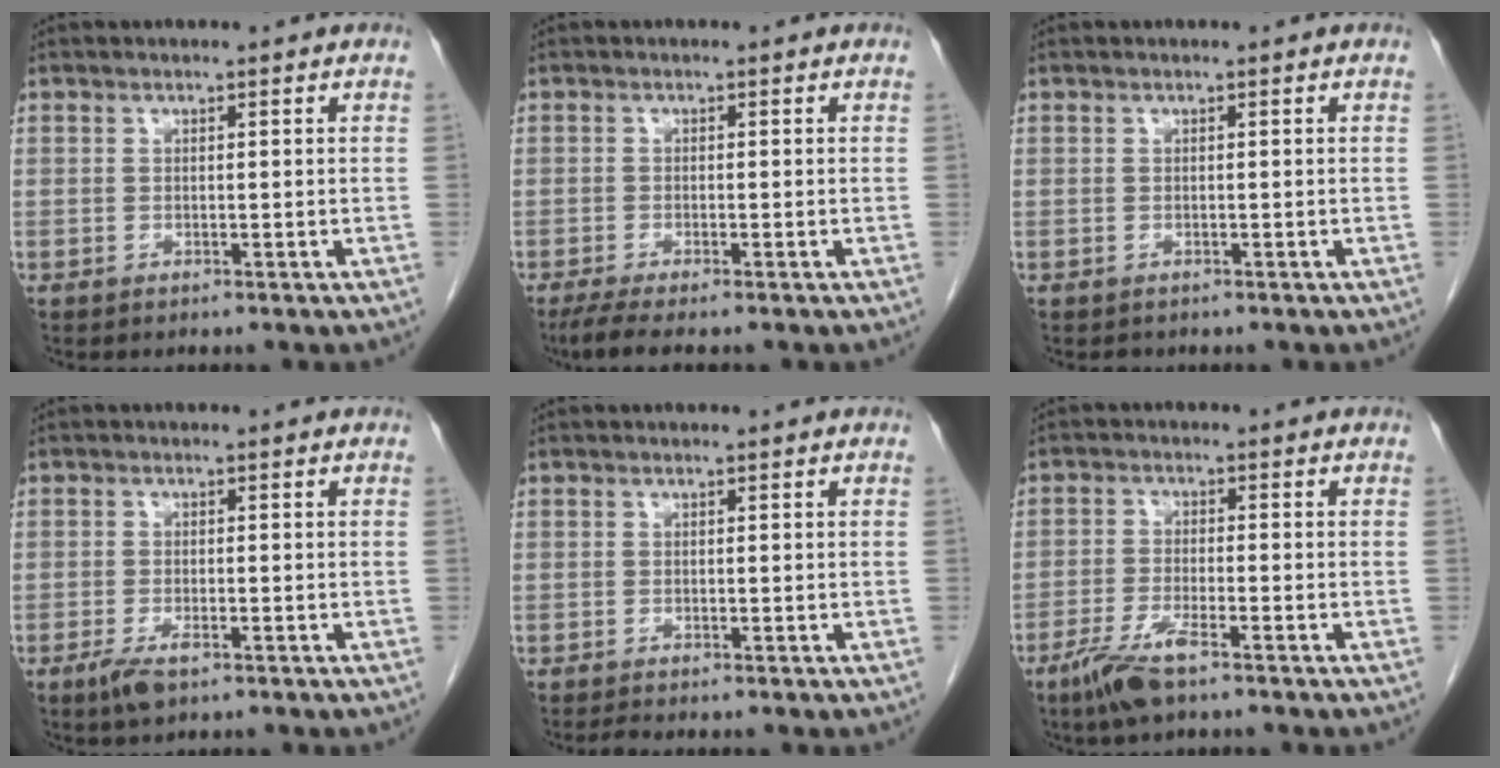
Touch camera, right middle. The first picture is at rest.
{"total": 4.0, "force": [-3.1, 0.1, 2.6], "torque": [-0.050, -0.012, -0.054]}
{"total": 0.6, "force": [-0.6, 0.3, 0.0], "torque": [-0.012, -0.002, -0.008]}
{"total": 3.2, "force": [-1.9, 1.0, 2.4], "torque": [-0.050, -0.003, -0.034]}
{"total": 0.7, "force": [-0.6, -0.3, 0.1], "torque": [-0.011, -0.006, -0.011]}
{"total": 5.8, "force": [-4.0, 0.7, 4.2], "torque": [-0.092, -0.010, -0.075]}